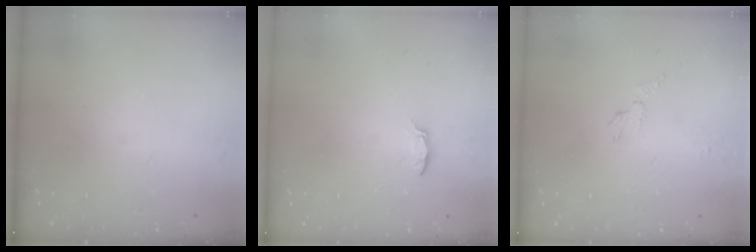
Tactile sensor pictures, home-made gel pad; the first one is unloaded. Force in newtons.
{"total": 3.2, "press": 3.1, "slide": 0.4}
{"total": 3.7, "press": 3.7, "slide": 0.3}